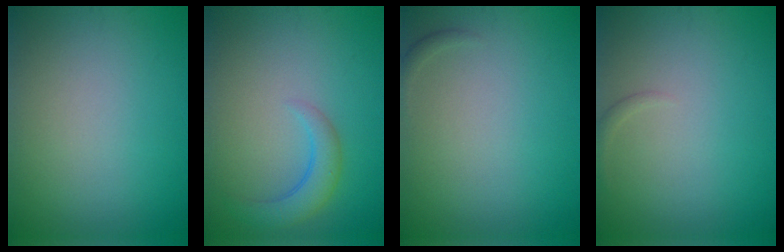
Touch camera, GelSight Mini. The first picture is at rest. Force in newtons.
{"total": 2.8, "press": 2.8, "slide": 0.4}
{"total": 0.5, "press": 0.5, "slide": 0.1}
{"total": 0.6, "press": 0.6, "slide": 0.1}